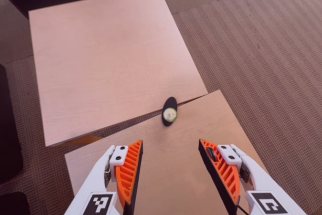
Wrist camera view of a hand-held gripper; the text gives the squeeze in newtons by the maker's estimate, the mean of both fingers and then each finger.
{"total": 0.6, "left": 0.5, "right": 0.8}